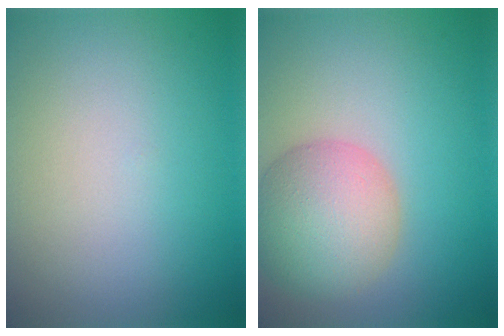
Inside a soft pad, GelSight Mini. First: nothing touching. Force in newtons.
{"total": 6.8, "press": 6.8, "slide": 0.2}